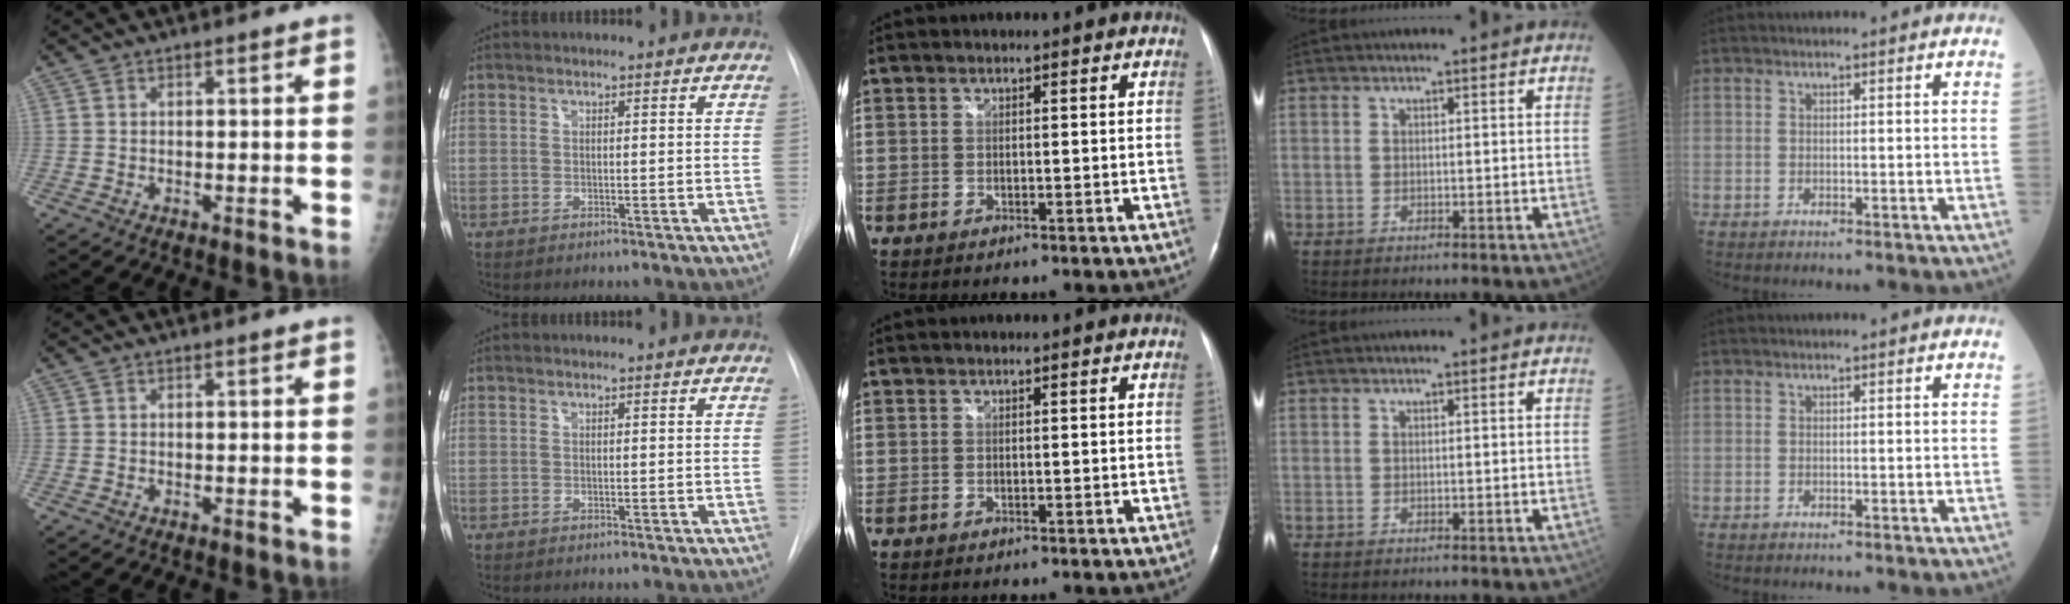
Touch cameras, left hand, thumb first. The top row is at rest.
{}